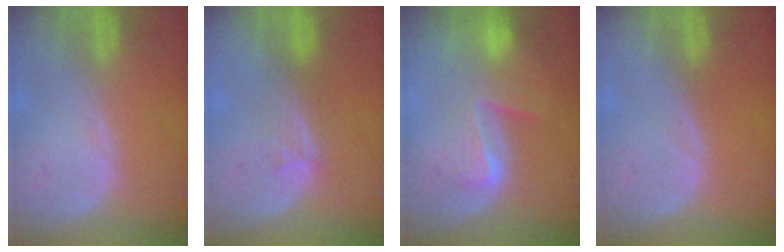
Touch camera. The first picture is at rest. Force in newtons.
{"total": 3.2, "press": 2.9, "slide": 1.5}
{"total": 6.5, "press": 6.3, "slide": 1.2}
{"total": 0.0}